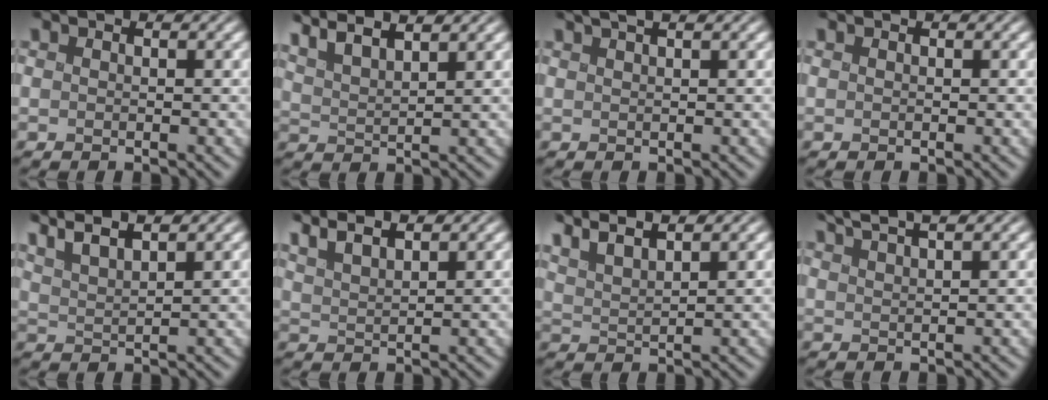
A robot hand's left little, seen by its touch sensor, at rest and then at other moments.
{"total": 6.7, "force": [5.0, 1.8, 4.1], "torque": [-0.099, 0.030, 0.062]}
{"total": 3.9, "force": [2.7, 1.2, 2.5], "torque": [-0.026, 0.027, 0.019]}
{"total": 0.0}
{"total": 5.7, "force": [4.2, 1.2, 3.6], "torque": [-0.080, 0.024, 0.058]}
{"total": 4.4, "force": [3.3, 1.1, 2.7], "torque": [-0.060, 0.020, 0.044]}
{"total": 6.6, "force": [4.9, 1.9, 4.0], "torque": [-0.102, 0.033, 0.064]}
{"total": 4.8, "force": [3.9, 0.8, 2.7], "torque": [-0.035, 0.027, 0.038]}